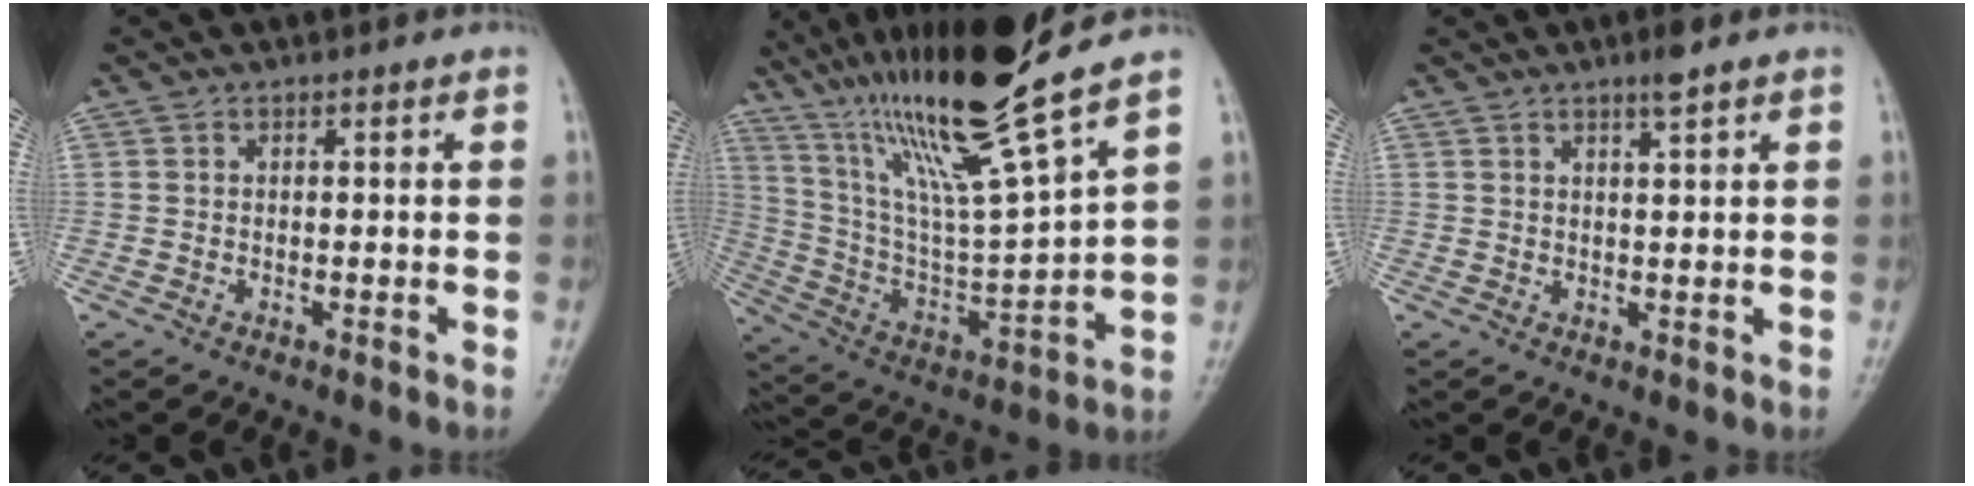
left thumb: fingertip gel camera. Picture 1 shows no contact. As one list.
[{"total": 22.1, "force": [15.9, 0.5, 15.3], "torque": [-0.261, -0.065, 0.298]}, {"total": 2.6, "force": [1.8, 0.2, 1.9], "torque": [-0.032, -0.011, 0.030]}]